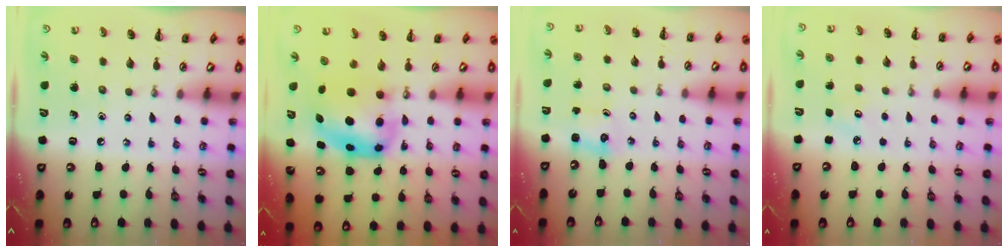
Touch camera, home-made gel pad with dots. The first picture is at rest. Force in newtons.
{"total": 6.1, "press": 6.0, "slide": 1.4}
{"total": 1.1, "press": 1.1, "slide": 0.4}
{"total": 2.8, "press": 2.7, "slide": 0.8}